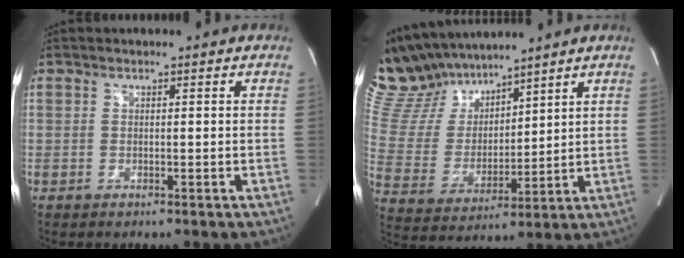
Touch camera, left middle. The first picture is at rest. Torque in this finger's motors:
{"motor_torque": [0.84, -1.30, 0.14, -0.04]}